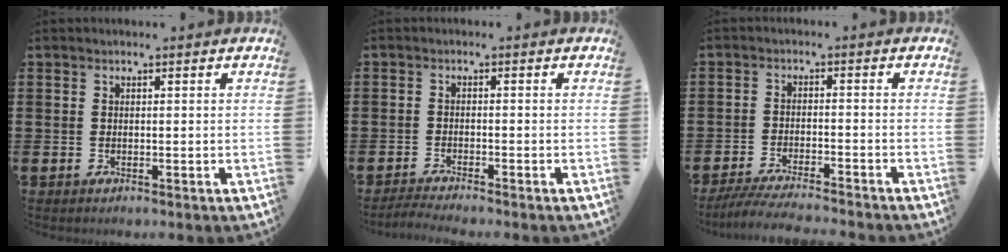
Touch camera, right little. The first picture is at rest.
{"total": 1.5, "force": [-1.4, -0.1, 0.5], "torque": [-0.009, 0.003, -0.028]}
{"total": 3.9, "force": [-3.6, -0.2, 1.5], "torque": [-0.029, -0.008, -0.070]}